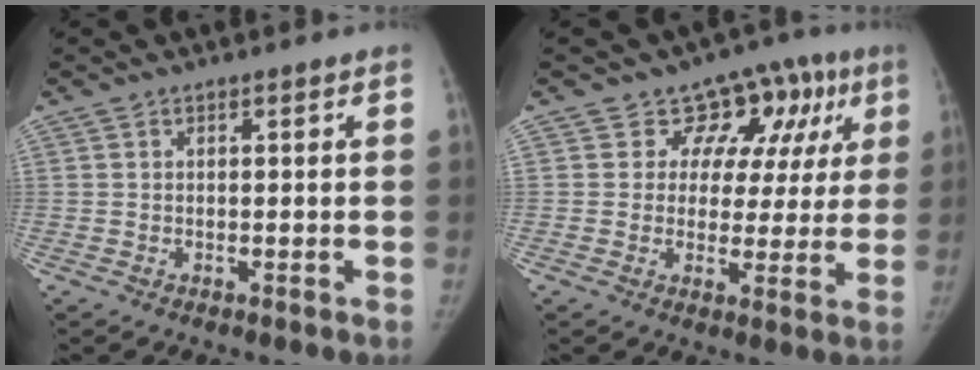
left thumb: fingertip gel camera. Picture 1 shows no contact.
{"total": 11.0, "force": [5.3, 8.6, 4.4], "torque": [0.010, -0.004, 0.059]}